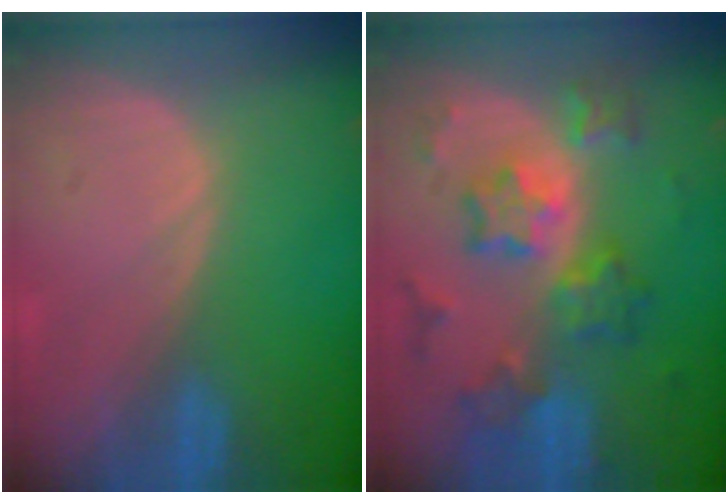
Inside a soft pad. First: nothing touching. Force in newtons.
{"total": 9.2, "press": 9.1, "slide": 0.8}